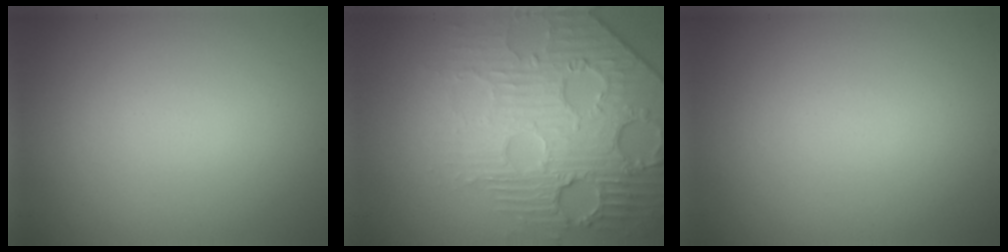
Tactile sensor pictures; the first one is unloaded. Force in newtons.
{"total": 6.2, "press": 5.3, "slide": 3.4}
{"total": 0.0}